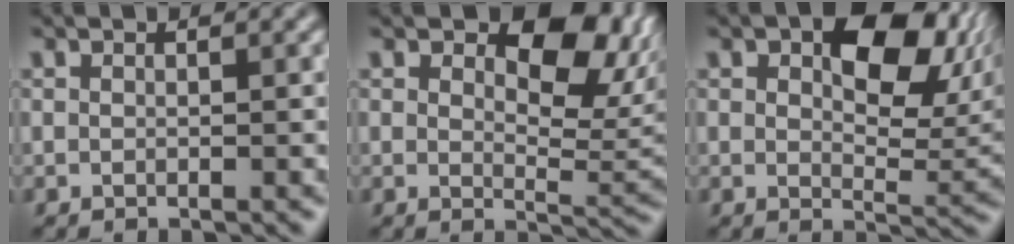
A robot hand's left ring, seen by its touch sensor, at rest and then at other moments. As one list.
[{"total": 8.4, "force": [4.0, 4.3, 6.0], "torque": [-0.078, -0.002, 0.060]}, {"total": 10.5, "force": [4.3, 5.2, 8.1], "torque": [-0.102, 0.001, 0.069]}]